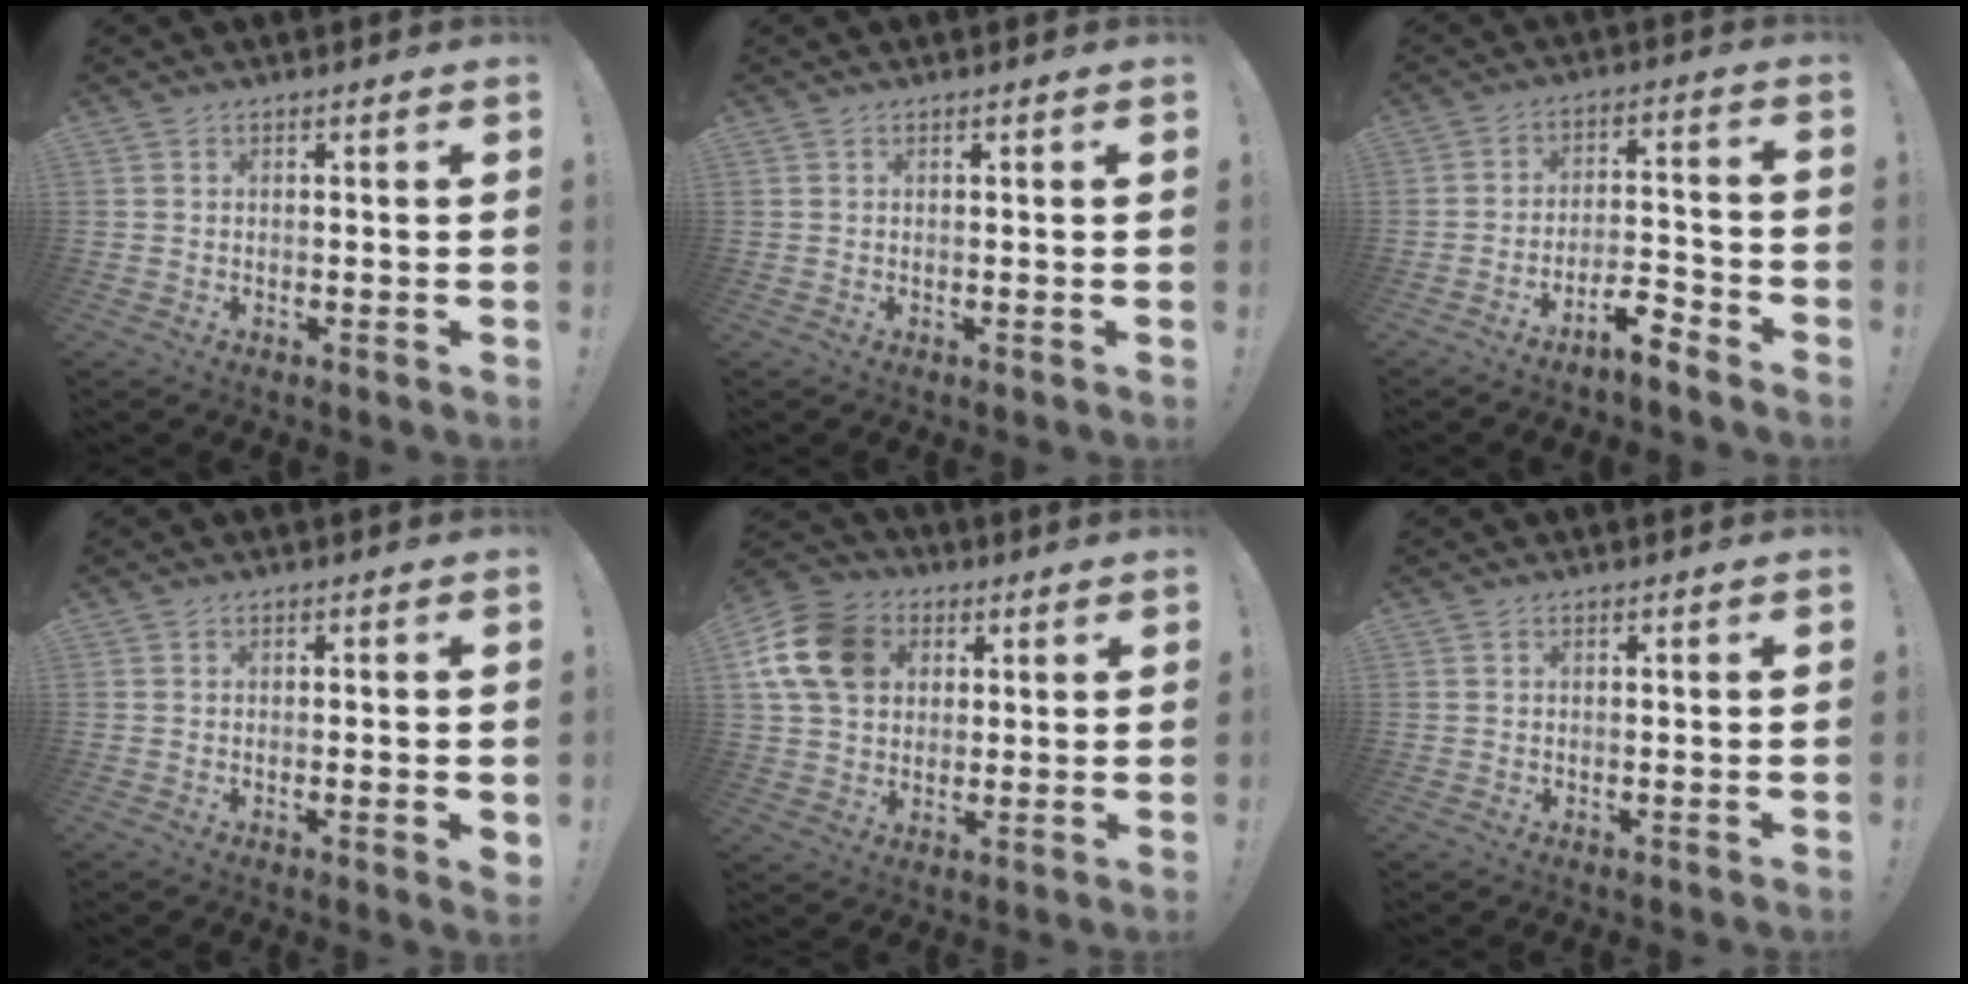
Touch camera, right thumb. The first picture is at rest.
{"total": 0.0}
{"total": 8.0, "force": [-6.4, 2.2, 4.3], "torque": [-0.058, 0.047, -0.112]}
{"total": 2.4, "force": [-0.2, 0.2, 2.4], "torque": [-0.036, -0.004, -0.003]}
{"total": 15.7, "force": [4.8, 12.4, 8.4], "torque": [-0.144, -0.004, 0.100]}
{"total": 0.0}